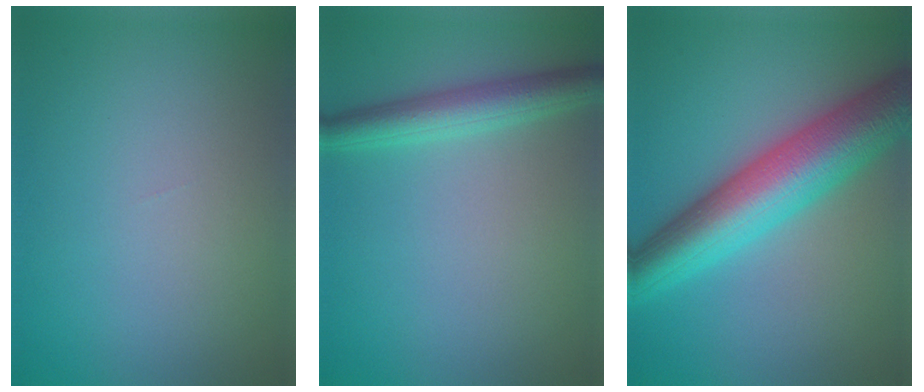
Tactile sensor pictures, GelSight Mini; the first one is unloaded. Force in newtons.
{"total": 3.6, "press": 3.6, "slide": 0.1}
{"total": 9.8, "press": 9.8, "slide": 0.1}